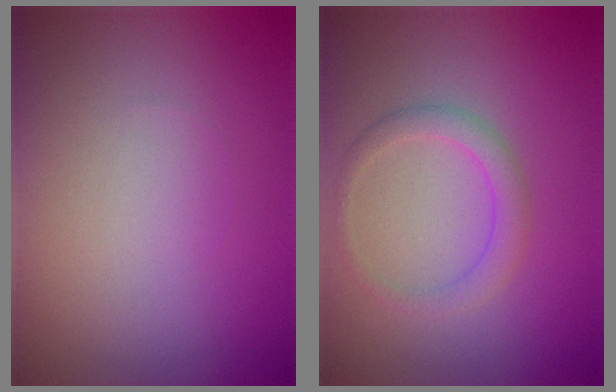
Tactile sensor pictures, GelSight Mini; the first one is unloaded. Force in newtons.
{"total": 2.0, "press": 2.0, "slide": 0.1}